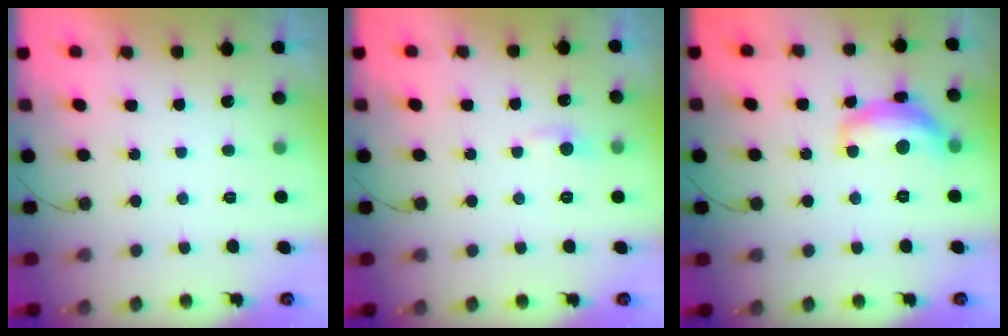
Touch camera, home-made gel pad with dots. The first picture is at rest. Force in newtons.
{"total": 4.4, "press": 4.3, "slide": 0.5}
{"total": 12.5, "press": 12.5, "slide": 0.7}